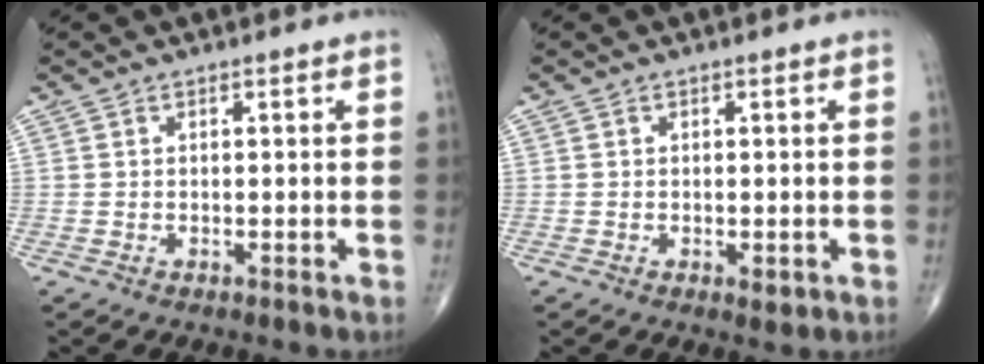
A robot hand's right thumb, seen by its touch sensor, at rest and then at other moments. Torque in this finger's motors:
{"motor_torque": [0.09, 0.22, -0.16, -0.13, 0.04]}